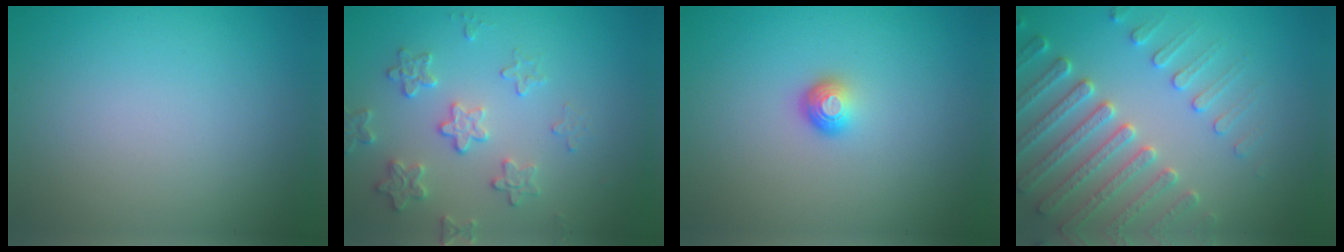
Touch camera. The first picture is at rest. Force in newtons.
{"total": 3.1, "press": 3.0, "slide": 0.6}
{"total": 1.7, "press": 1.2, "slide": 1.2}
{"total": 5.4, "press": 4.8, "slide": 2.5}